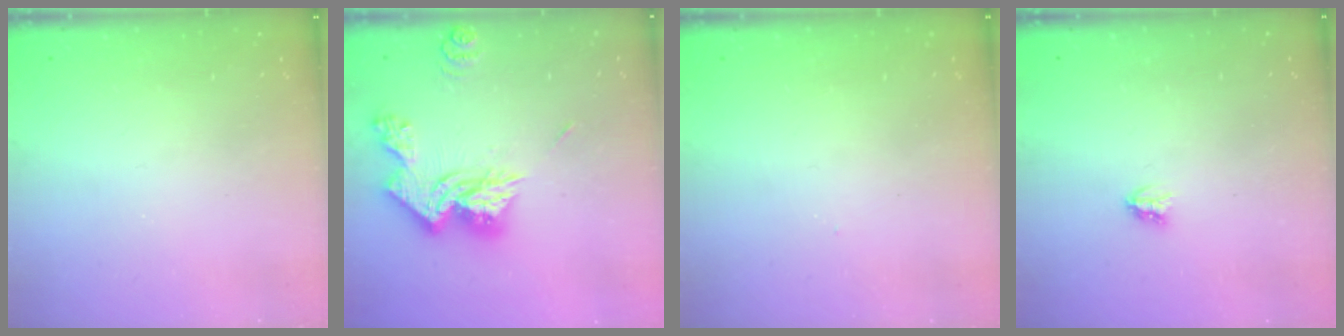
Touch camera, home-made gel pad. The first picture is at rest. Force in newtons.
{"total": 15.9, "press": 15.9, "slide": 1.6}
{"total": 3.4, "press": 3.3, "slide": 0.4}
{"total": 2.9, "press": 2.9, "slide": 0.3}